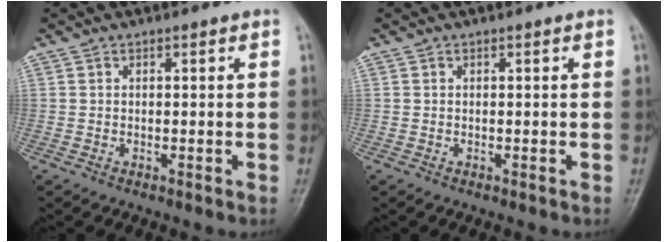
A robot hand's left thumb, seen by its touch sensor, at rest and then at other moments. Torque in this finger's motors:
{"motor_torque": [0.00, 0.00, 0.00, 0.00, 0.00]}